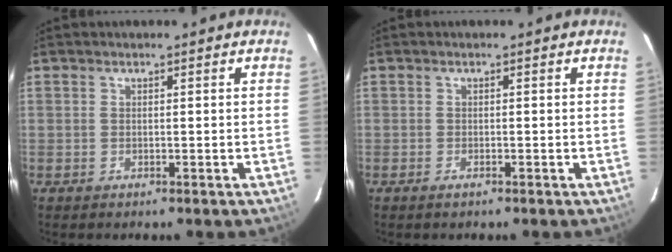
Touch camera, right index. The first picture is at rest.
{"total": 0.8, "force": [-0.6, 0.2, 0.4], "torque": [-0.010, -0.001, -0.011]}